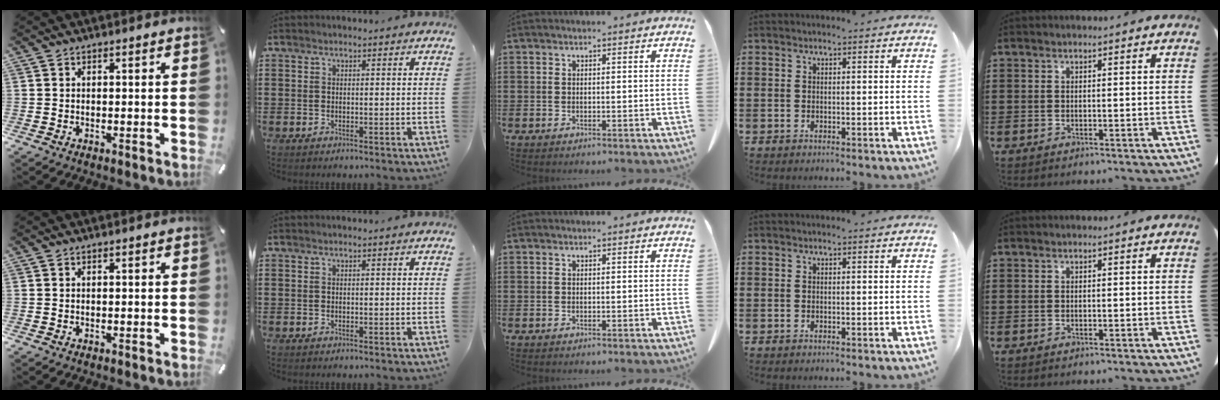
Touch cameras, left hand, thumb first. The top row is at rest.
{}